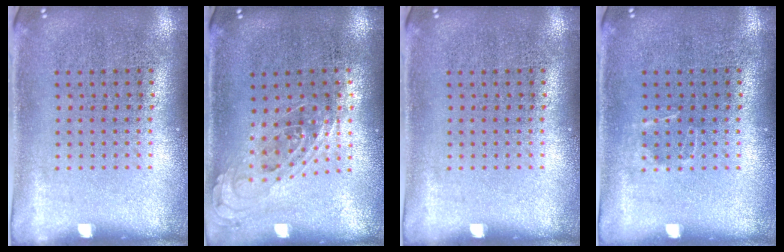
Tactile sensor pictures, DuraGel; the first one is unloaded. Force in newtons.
{"total": 0.7, "press": 0.7, "slide": 0.3}
{"total": 0.0}
{"total": 0.6, "press": 0.6, "slide": 0.2}